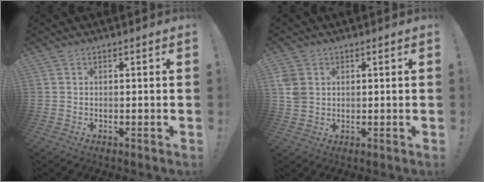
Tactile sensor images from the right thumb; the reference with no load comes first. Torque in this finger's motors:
{"motor_torque": [0.67, 0.86, 0.73, 0.05, 0.00]}